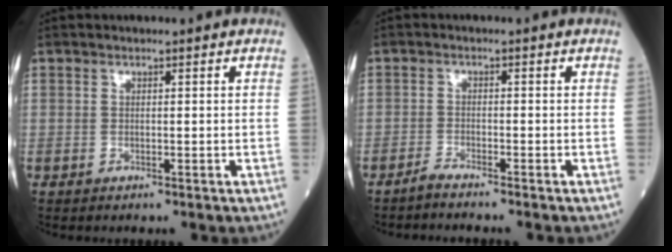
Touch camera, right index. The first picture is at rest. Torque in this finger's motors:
{"motor_torque": [-0.07, -0.33, 0.06, -0.01]}